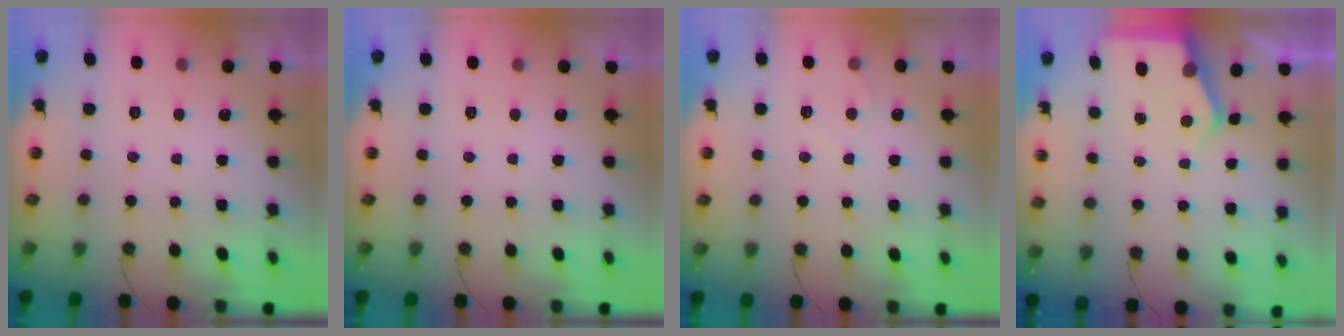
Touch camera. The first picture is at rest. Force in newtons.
{"total": 0.0}
{"total": 4.9, "press": 4.8, "slide": 0.6}
{"total": 4.5, "press": 4.5, "slide": 0.7}